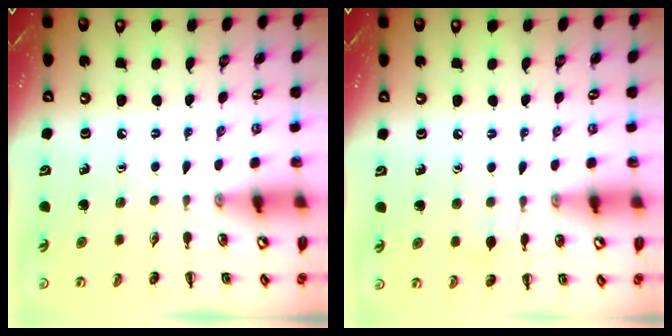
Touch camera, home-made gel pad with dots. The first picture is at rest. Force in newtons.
{"total": 4.3, "press": 3.9, "slide": 1.6}